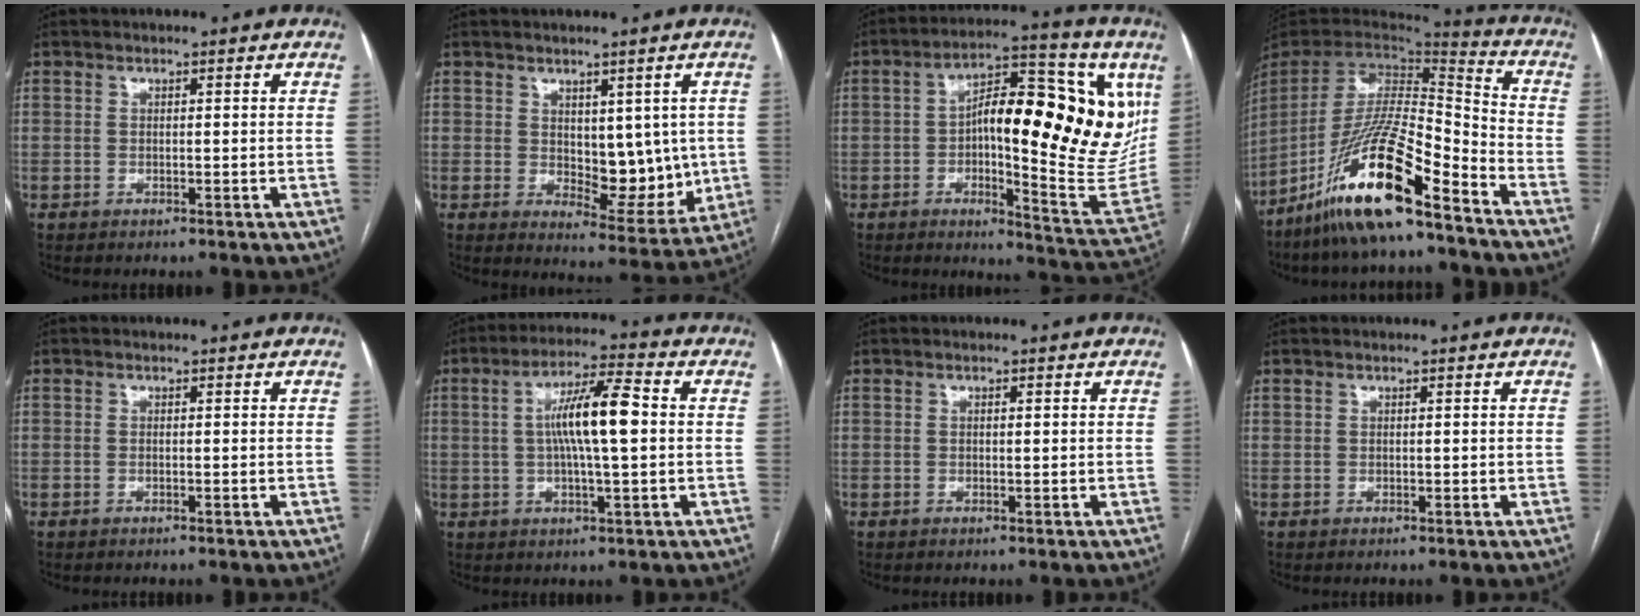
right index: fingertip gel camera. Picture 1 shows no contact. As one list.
[{"total": 8.6, "force": [0.8, 4.7, 7.1], "torque": [-0.080, -0.007, 0.029]}, {"total": 24.5, "force": [4.7, 6.8, 23.1], "torque": [-0.283, 0.036, 0.071]}, {"total": 18.9, "force": [-12.7, 2.8, 13.7], "torque": [-0.293, -0.024, -0.235]}, {"total": 0.0}, {"total": 10.3, "force": [0.9, 1.2, 10.2], "torque": [-0.187, 0.014, 0.012]}, {"total": 0.7, "force": [0.2, 0.2, 0.6], "torque": [-0.013, 0.000, 0.003]}, {"total": 0.6, "force": [0.5, 0.3, 0.2], "torque": [0.003, -0.001, 0.008]}]